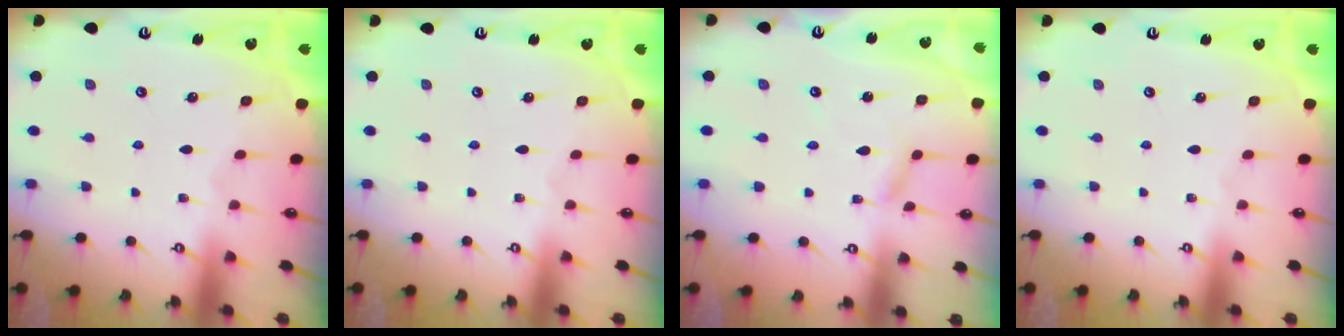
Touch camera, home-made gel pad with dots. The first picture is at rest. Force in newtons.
{"total": 0.0}
{"total": 3.5, "press": 3.5, "slide": 0.4}
{"total": 0.0}